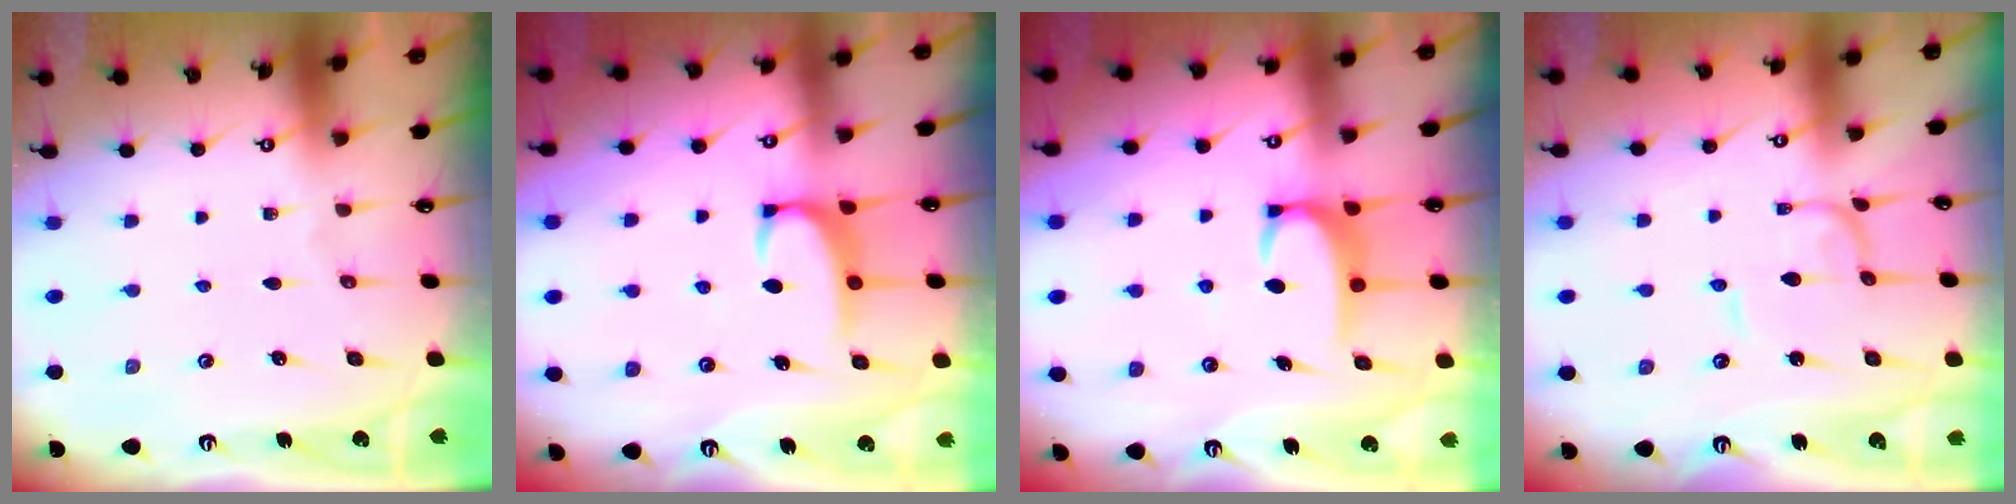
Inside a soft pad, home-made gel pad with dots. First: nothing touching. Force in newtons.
{"total": 2.4, "press": 2.3, "slide": 0.6}
{"total": 3.5, "press": 3.4, "slide": 0.5}
{"total": 1.4, "press": 1.4, "slide": 0.0}